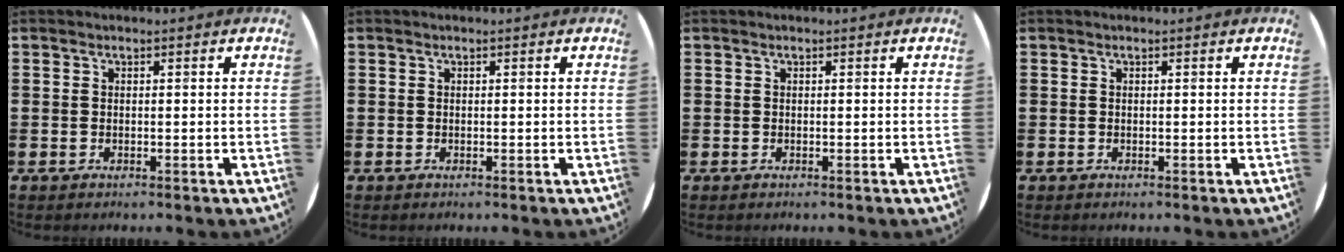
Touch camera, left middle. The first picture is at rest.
{"total": 0.0}
{"total": 0.0}
{"total": 0.0}